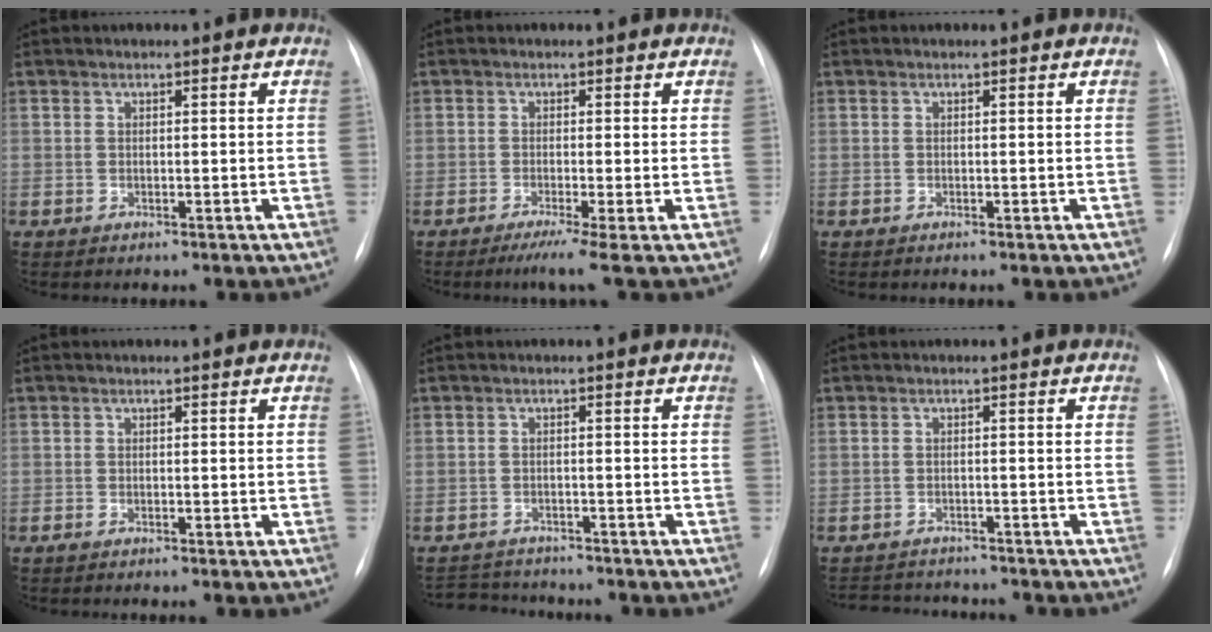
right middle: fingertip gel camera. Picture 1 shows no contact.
{"total": 4.0, "force": [-2.4, -0.7, 3.2], "torque": [-0.050, -0.014, -0.045]}
{"total": 0.0}
{"total": 0.5, "force": [-0.4, 0.0, 0.4], "torque": [-0.010, -0.002, -0.008]}
{"total": 6.1, "force": [-5.9, 1.4, 0.9], "torque": [-0.016, -0.001, -0.088]}
{"total": 7.7, "force": [-7.4, 1.8, 1.5], "torque": [-0.024, 0.006, -0.099]}